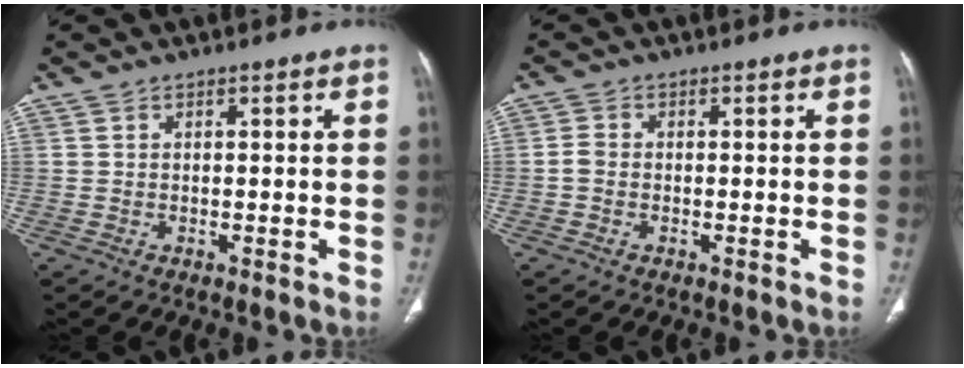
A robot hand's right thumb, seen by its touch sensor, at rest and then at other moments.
{"total": 1.6, "force": [-0.4, 1.2, 1.1], "torque": [-0.020, 0.003, -0.012]}